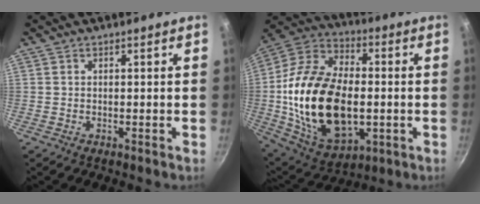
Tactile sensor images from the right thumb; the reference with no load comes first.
{"total": 27.6, "force": [-2.1, 16.7, 21.9], "torque": [-0.397, 0.018, -0.030]}